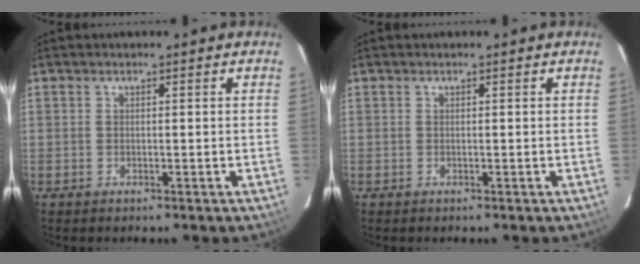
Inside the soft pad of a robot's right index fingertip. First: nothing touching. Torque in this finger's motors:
{"motor_torque": [0.00, 0.00, 0.00, 0.00]}